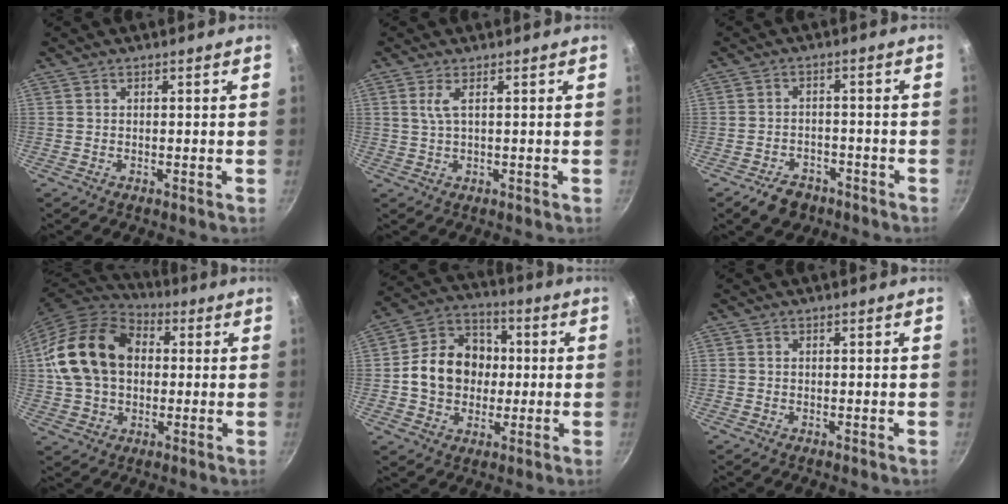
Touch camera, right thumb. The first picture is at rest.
{"total": 2.5, "force": [0.8, 0.5, 2.4], "torque": [-0.057, 0.000, 0.019]}
{"total": 5.9, "force": [-4.0, 3.7, 2.2], "torque": [-0.022, 0.031, -0.054]}
{"total": 19.4, "force": [2.3, 14.2, 13.0], "torque": [-0.226, 0.032, 0.031]}
{"total": 14.7, "force": [0.0, 12.1, 8.3], "torque": [-0.107, 0.028, -0.011]}
{"total": 0.0}